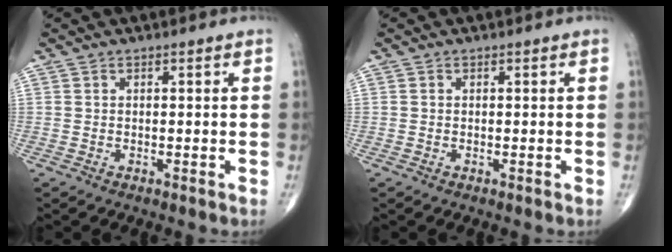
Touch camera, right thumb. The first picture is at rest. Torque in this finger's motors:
{"motor_torque": [-0.15, 0.10, 0.12, 0.01, -0.03]}